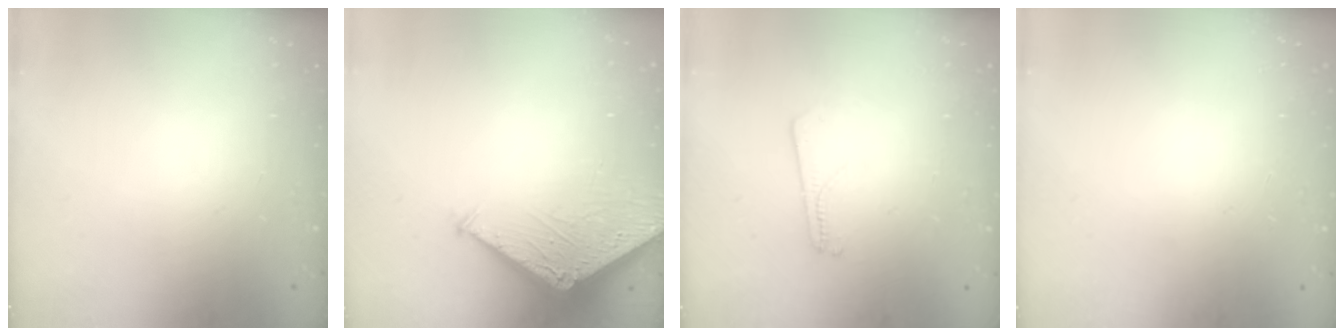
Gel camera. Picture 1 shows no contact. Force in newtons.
{"total": 6.5, "press": 6.4, "slide": 0.5}
{"total": 2.6, "press": 2.6, "slide": 0.3}
{"total": 0.0}